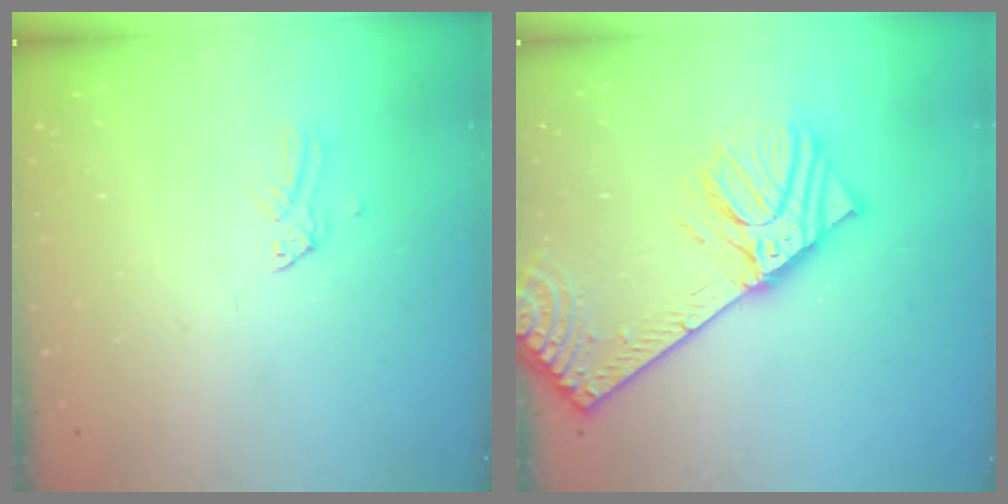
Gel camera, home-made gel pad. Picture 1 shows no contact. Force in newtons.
{"total": 15.1, "press": 14.7, "slide": 3.2}